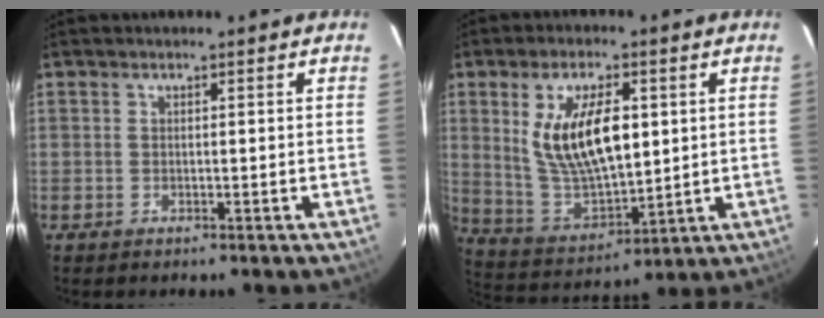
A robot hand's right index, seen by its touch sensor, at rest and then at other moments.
{"total": 15.1, "force": [3.5, 6.8, 13.0], "torque": [-0.250, -0.003, 0.081]}